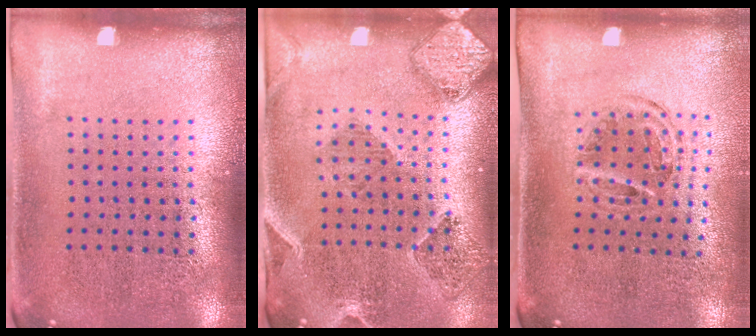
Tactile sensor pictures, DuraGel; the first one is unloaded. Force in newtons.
{"total": 0.9, "press": 0.9, "slide": 0.3}
{"total": 1.1, "press": 1.0, "slide": 0.2}